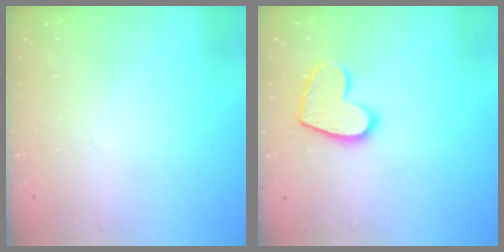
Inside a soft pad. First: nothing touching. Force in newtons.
{"total": 12.1, "press": 12.0, "slide": 0.8}